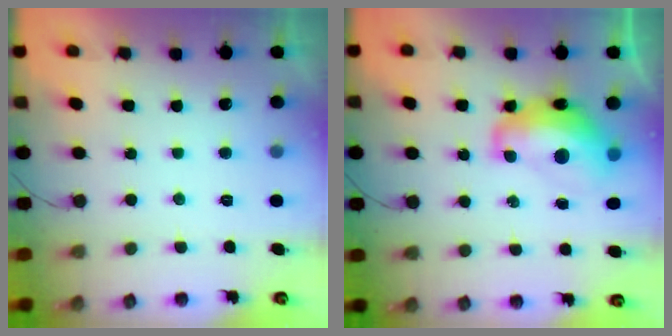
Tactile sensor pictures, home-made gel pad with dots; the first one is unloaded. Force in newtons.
{"total": 14.3, "press": 14.2, "slide": 1.6}